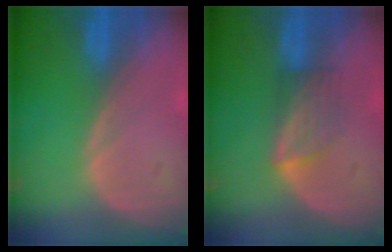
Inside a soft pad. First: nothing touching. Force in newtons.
{"total": 4.1, "press": 3.8, "slide": 1.3}